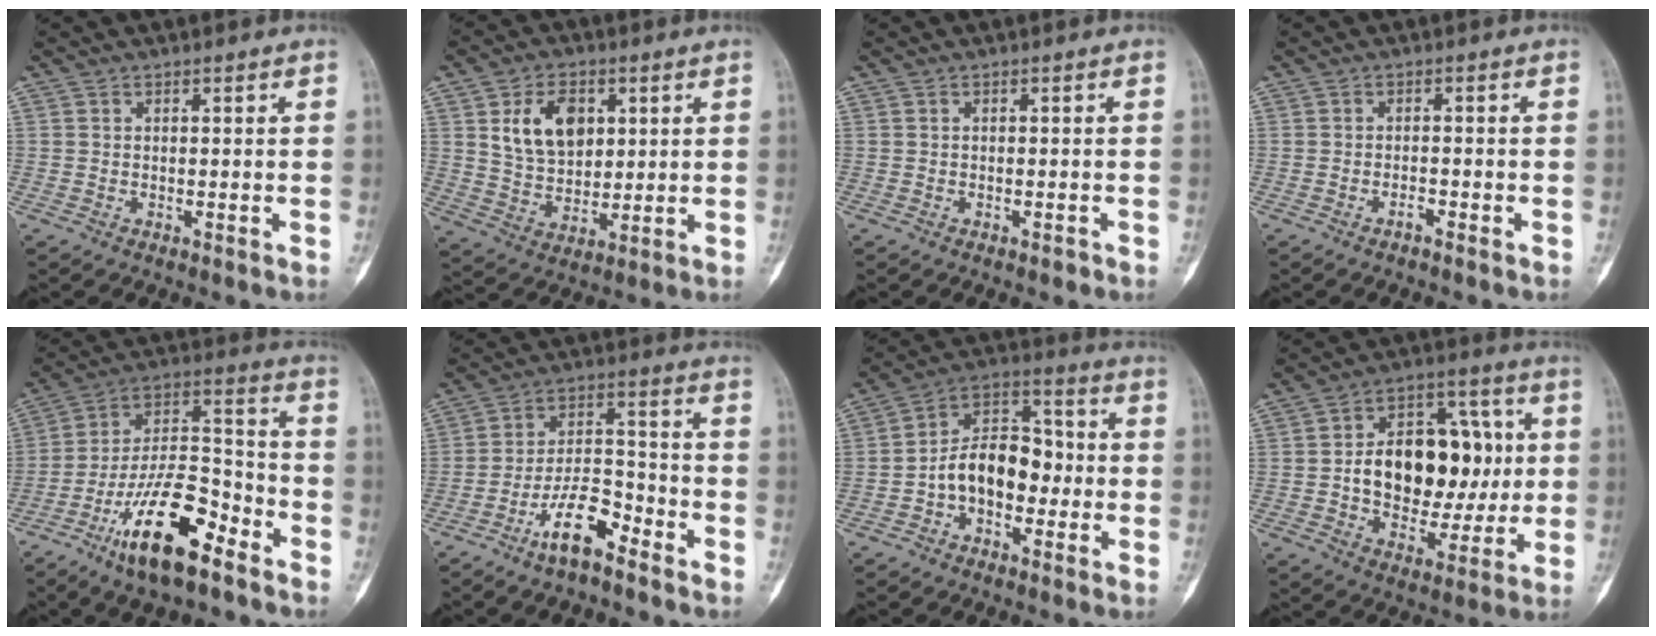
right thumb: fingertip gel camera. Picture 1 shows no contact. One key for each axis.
{"total": 11.3, "fx": 3.7, "fy": 7.6, "fz": 7.5, "tx": -0.100, "ty": -0.016, "tz": 0.075}
{"total": 0.8, "fx": -0.5, "fy": 0.4, "fz": 0.5, "tx": -0.006, "ty": 0.002, "tz": -0.008}
{"total": 1.3, "fx": -1.0, "fy": 0.4, "fz": 0.7, "tx": -0.016, "ty": 0.007, "tz": -0.018}
{"total": 19.0, "fx": -11.1, "fy": 6.9, "fz": 13.8, "tx": -0.237, "ty": 0.078, "tz": -0.199}
{"total": 10.2, "fx": -6.7, "fy": 3.6, "fz": 6.8, "tx": -0.121, "ty": 0.055, "tz": -0.125}
{"total": 12.5, "fx": -2.6, "fy": 8.4, "fz": 8.9, "tx": -0.120, "ty": 0.051, "tz": -0.056}
{"total": 19.8, "fx": 0.9, "fy": 13.3, "fz": 14.7, "tx": -0.173, "ty": 0.029, "tz": 0.019}